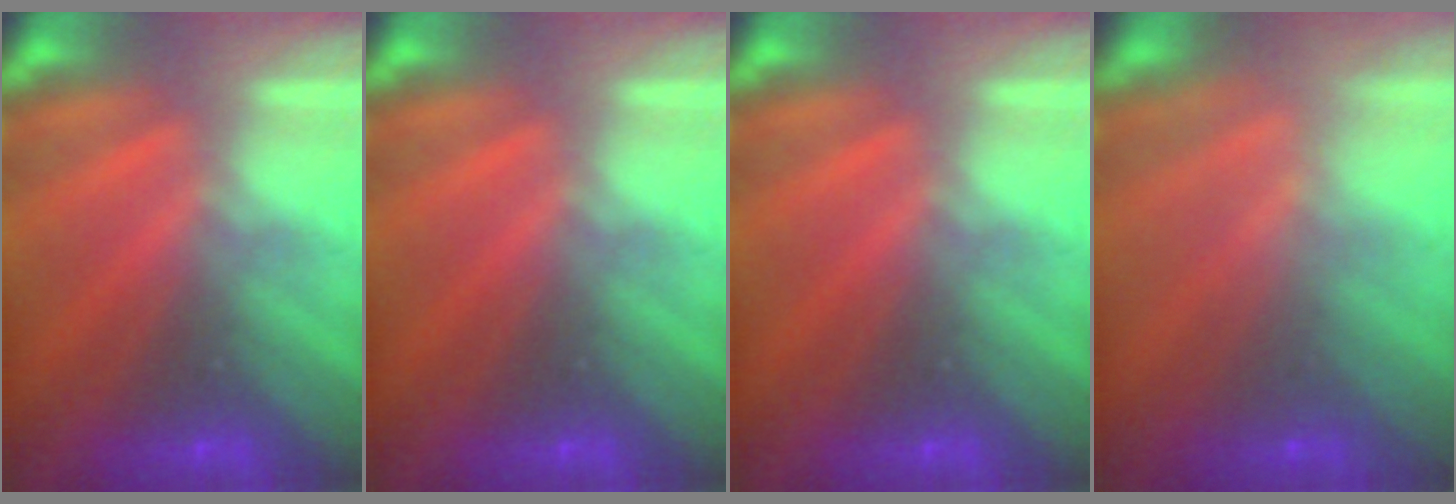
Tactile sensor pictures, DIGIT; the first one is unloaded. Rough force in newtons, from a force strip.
{"total": 0.0}
{"total": 0.0}
{"total": 5.5}